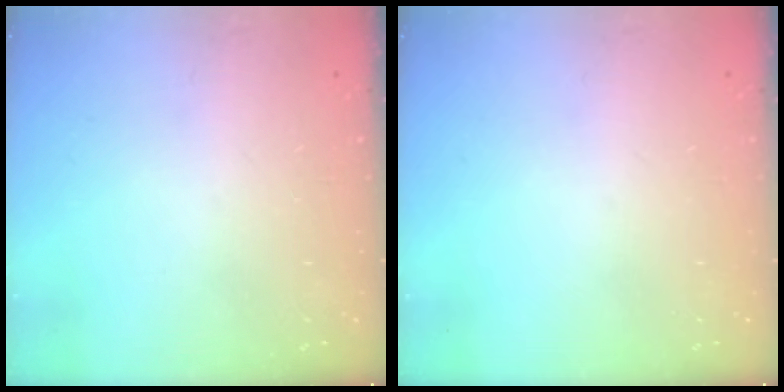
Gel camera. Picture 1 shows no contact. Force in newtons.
{"total": 0.0}